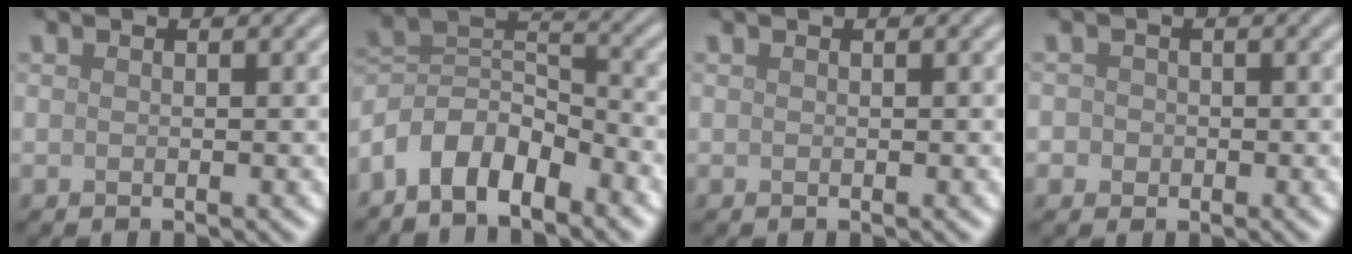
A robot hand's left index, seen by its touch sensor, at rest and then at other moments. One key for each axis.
{"total": 6.7, "fx": -4.6, "fy": 3.0, "fz": 3.8, "tx": -0.061, "ty": 0.010, "tz": -0.094}
{"total": 0.0}
{"total": 1.9, "fx": 0.1, "fy": 1.8, "fz": 0.6, "tx": 0.006, "ty": 0.007, "tz": -0.014}